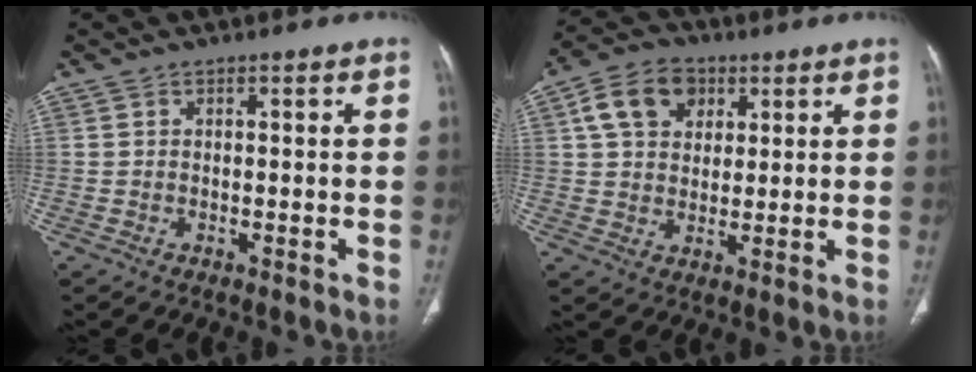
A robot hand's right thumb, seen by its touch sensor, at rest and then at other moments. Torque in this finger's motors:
{"motor_torque": [-0.86, 1.46, 0.76, 0.13, 0.06]}